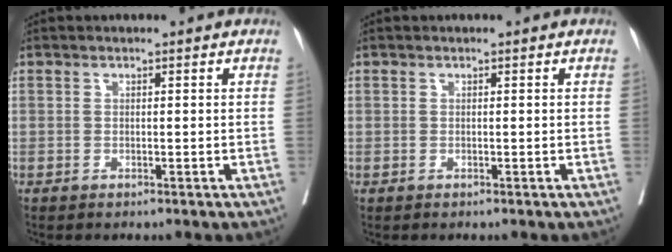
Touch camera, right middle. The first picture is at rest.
{"total": 0.0}